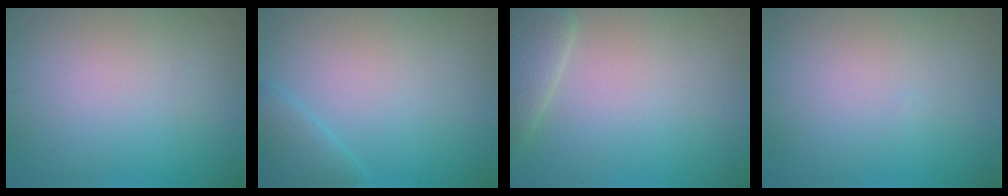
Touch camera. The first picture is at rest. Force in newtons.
{"total": 2.2, "press": 2.2, "slide": 0.1}
{"total": 3.4, "press": 3.4, "slide": 0.2}
{"total": 0.0}